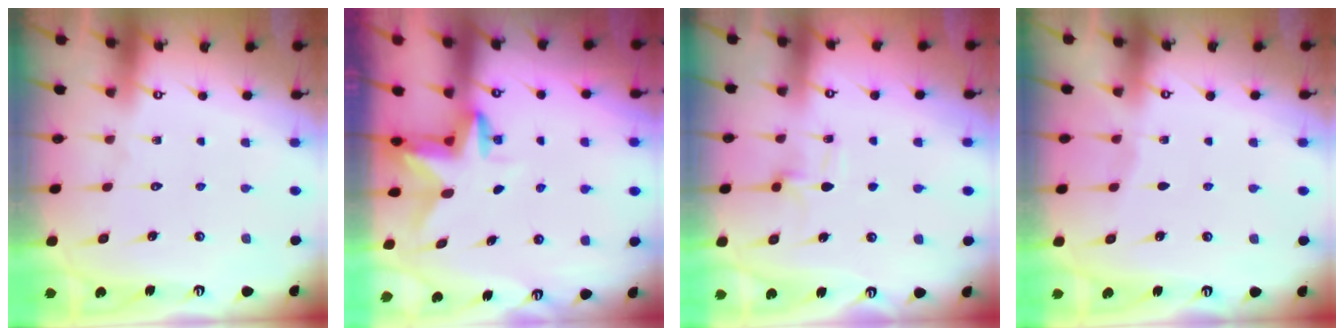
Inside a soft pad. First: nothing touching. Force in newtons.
{"total": 3.0, "press": 3.0, "slide": 0.3}
{"total": 5.5, "press": 5.4, "slide": 0.9}
{"total": 1.4, "press": 1.3, "slide": 0.4}